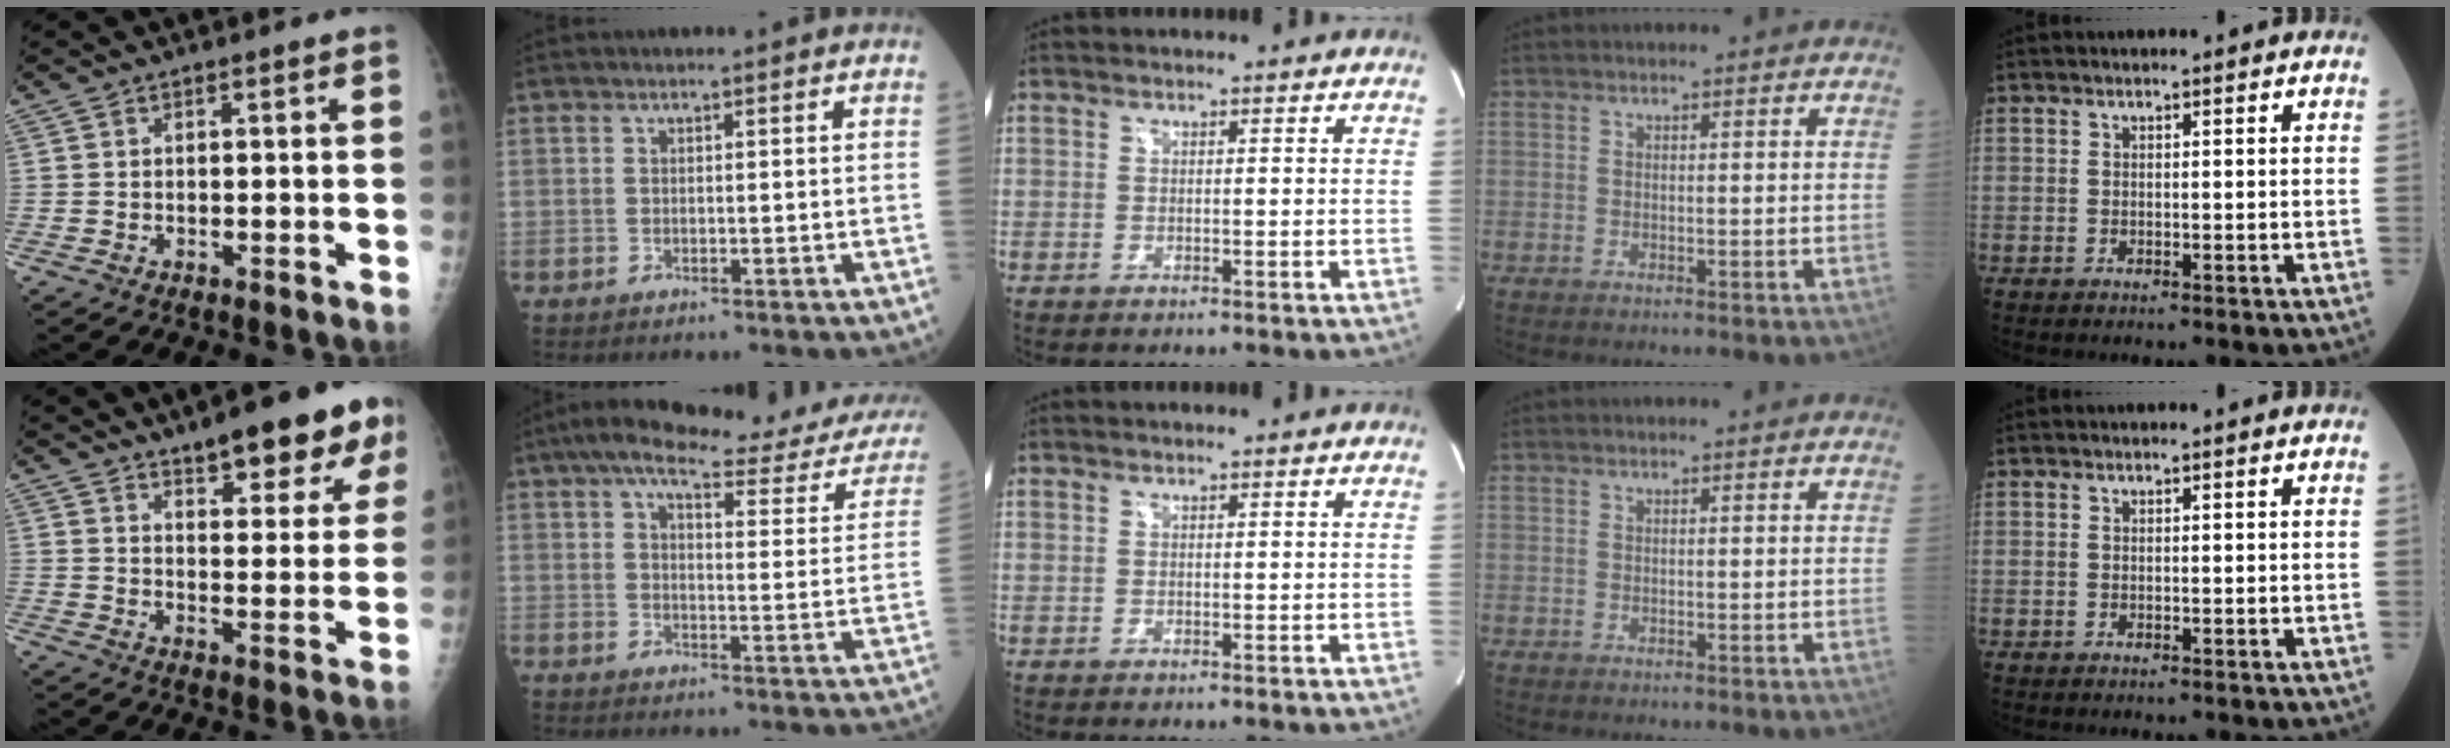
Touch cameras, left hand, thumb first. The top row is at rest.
{"thumb": {"total": 15.6, "force": [10.3, 4.8, 10.8], "torque": [-0.115, -0.042, 0.144]}, "index": {"total": 24.1, "force": [20.8, 4.2, 11.5], "torque": [-0.156, -0.021, 0.241]}}